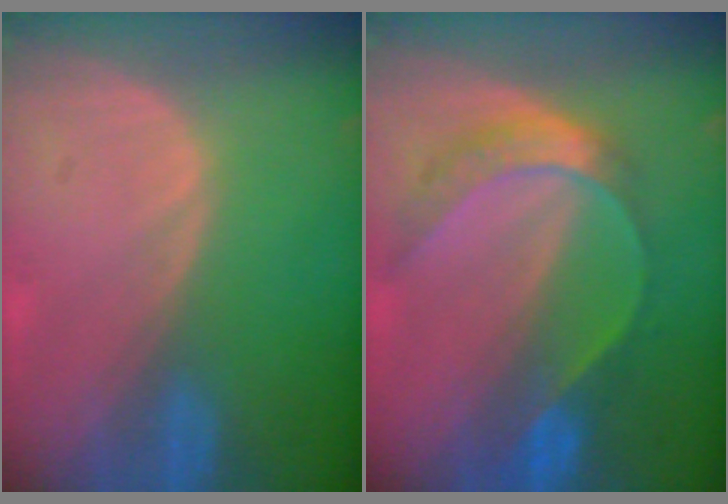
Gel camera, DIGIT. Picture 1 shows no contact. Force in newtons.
{"total": 7.6, "press": 6.4, "slide": 4.2}